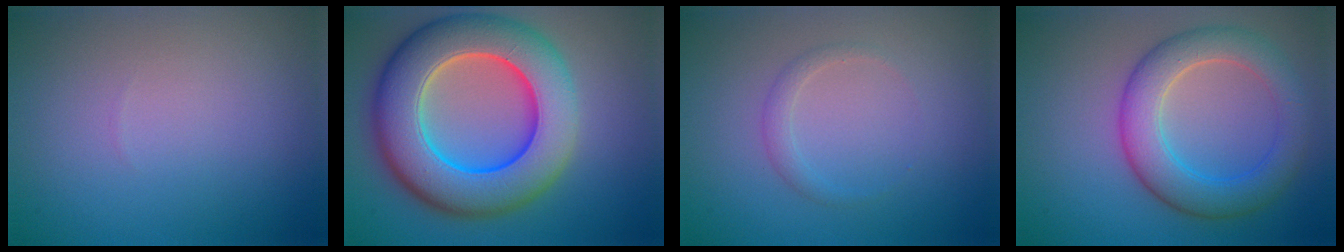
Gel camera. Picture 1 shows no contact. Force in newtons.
{"total": 12.4, "press": 12.4, "slide": 0.2}
{"total": 1.2, "press": 1.2, "slide": 0.1}
{"total": 5.9, "press": 5.9, "slide": 0.1}